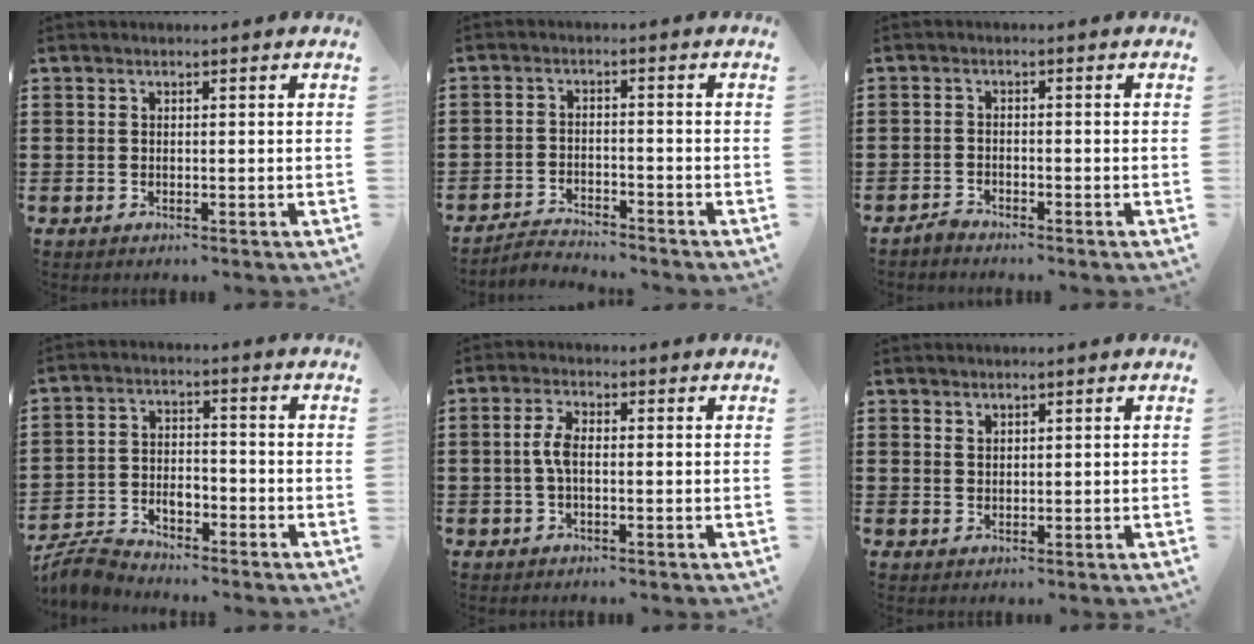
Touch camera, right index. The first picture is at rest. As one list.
[{"total": 2.9, "force": [-2.9, 0.2, 0.1], "torque": [-0.009, 0.004, -0.062]}, {"total": 1.6, "force": [-1.6, 0.3, 0.1], "torque": [-0.006, 0.004, -0.033]}, {"total": 4.5, "force": [-4.1, 1.4, 1.1], "torque": [-0.035, 0.009, -0.086]}, {"total": 3.6, "force": [-0.2, 1.4, 3.3], "torque": [-0.078, 0.000, -0.009]}, {"total": 1.5, "force": [1.3, 0.7, 0.1], "torque": [-0.003, 0.001, 0.026]}]